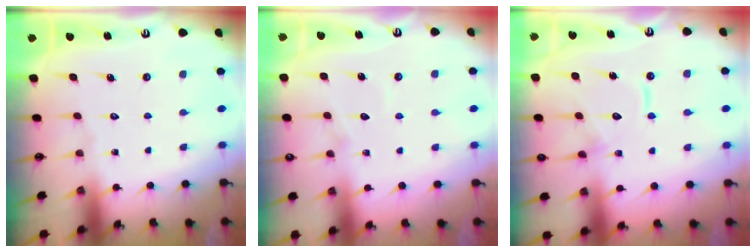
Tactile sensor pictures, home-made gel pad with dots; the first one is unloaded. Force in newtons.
{"total": 6.1, "press": 6.1, "slide": 0.6}
{"total": 11.5, "press": 11.4, "slide": 1.0}